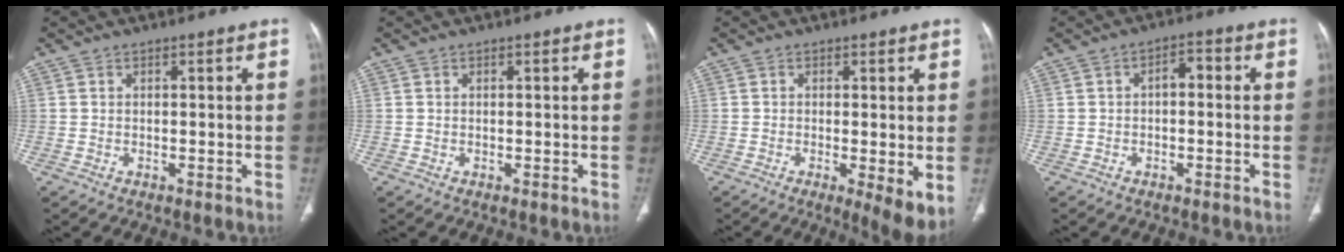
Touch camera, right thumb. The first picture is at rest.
{"total": 0.0}
{"total": 6.3, "force": [-0.9, 1.6, 6.0], "torque": [-0.095, -0.021, -0.015]}
{"total": 3.2, "force": [-0.2, 1.8, 2.6], "torque": [-0.032, 0.017, -0.011]}